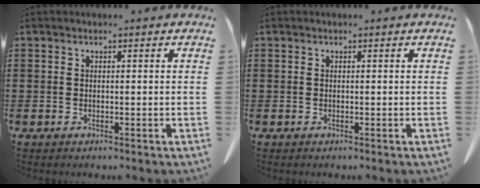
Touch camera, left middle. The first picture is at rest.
{"total": 0.0}